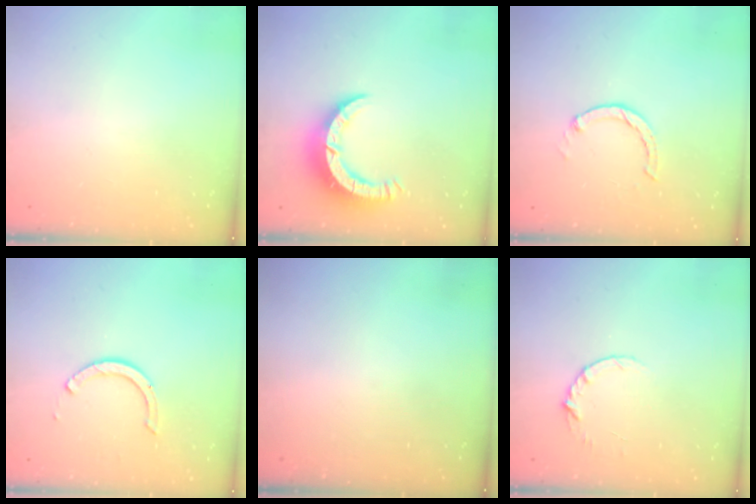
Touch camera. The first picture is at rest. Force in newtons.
{"total": 8.2, "press": 8.2, "slide": 0.9}
{"total": 0.0}
{"total": 6.0, "press": 6.0, "slide": 0.5}
{"total": 0.0}
{"total": 4.8, "press": 4.8, "slide": 0.5}